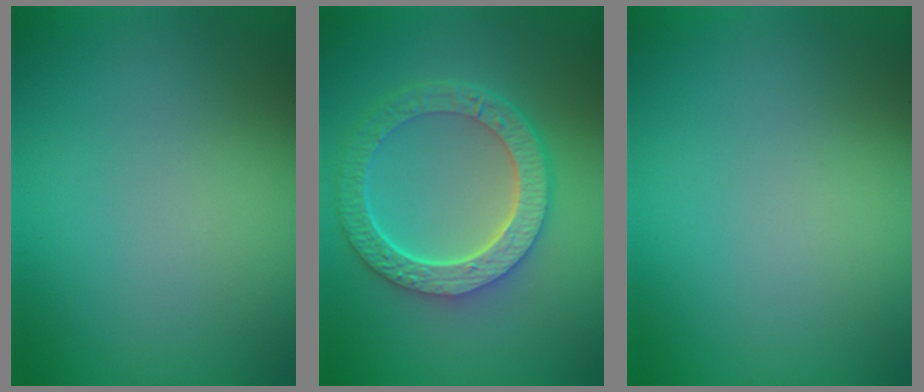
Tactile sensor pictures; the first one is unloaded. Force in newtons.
{"total": 6.4, "press": 4.9, "slide": 4.1}
{"total": 0.0}